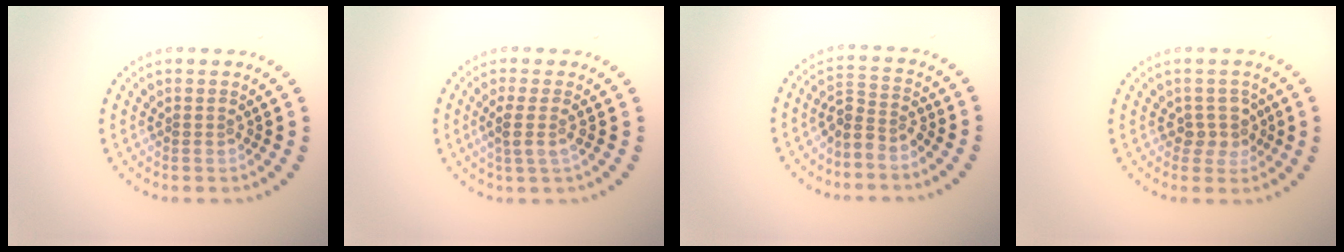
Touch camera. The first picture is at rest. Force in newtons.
{"total": 2.0, "press": 1.6, "slide": 1.2}
{"total": 2.5, "press": 1.9, "slide": 1.6}
{"total": 2.0, "press": 1.7, "slide": 1.1}